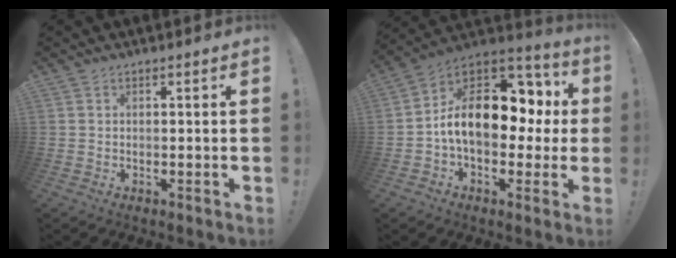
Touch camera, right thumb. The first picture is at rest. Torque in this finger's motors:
{"motor_torque": [2.52, 2.49, 0.27, 0.05, 0.33]}